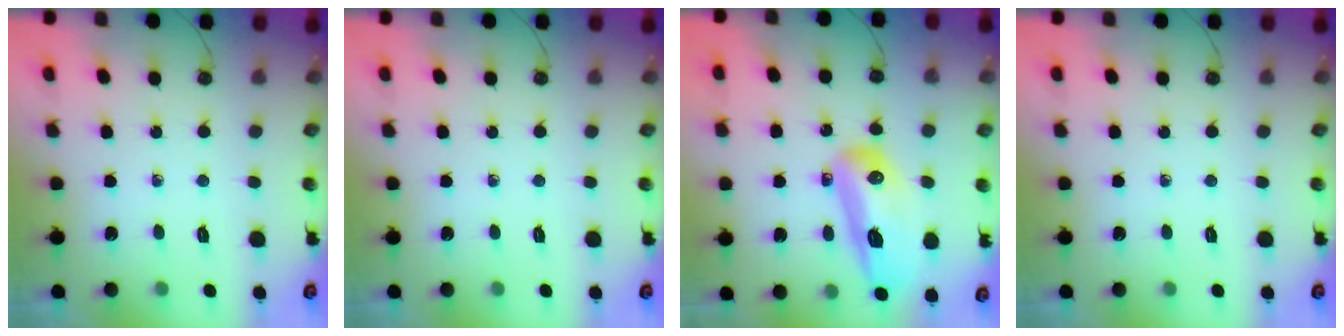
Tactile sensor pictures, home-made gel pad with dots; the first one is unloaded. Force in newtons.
{"total": 0.0}
{"total": 14.0, "press": 13.9, "slide": 2.1}
{"total": 0.0}